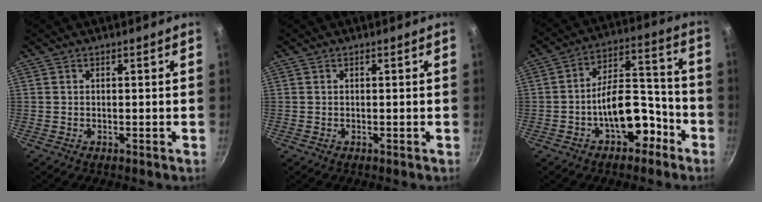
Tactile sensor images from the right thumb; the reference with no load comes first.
{"total": 0.0}
{"total": 12.7, "force": [-6.1, 7.1, 8.5], "torque": [-0.075, 0.090, -0.081]}